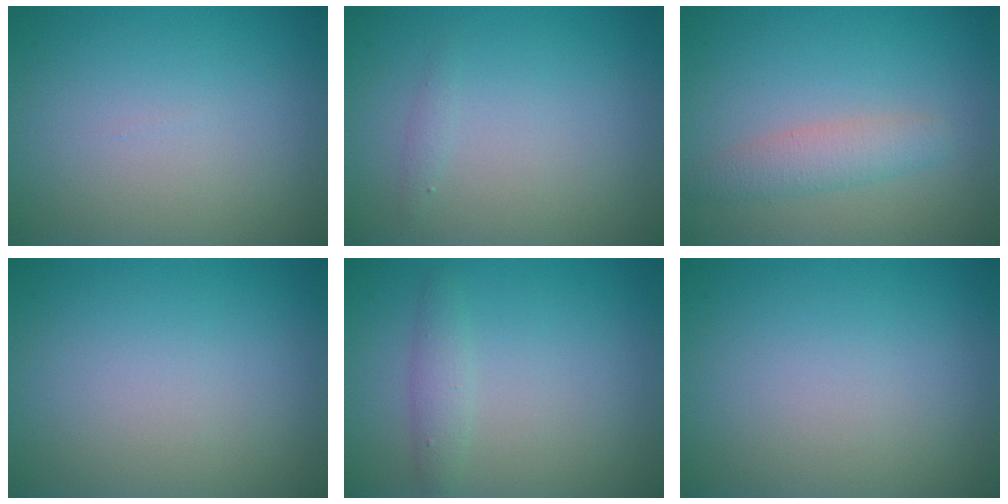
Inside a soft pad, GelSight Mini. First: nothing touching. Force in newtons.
{"total": 0.6, "press": 0.6, "slide": 0.0}
{"total": 2.5, "press": 2.5, "slide": 0.1}
{"total": 0.0}
{"total": 1.6, "press": 1.6, "slide": 0.0}
{"total": 0.0}